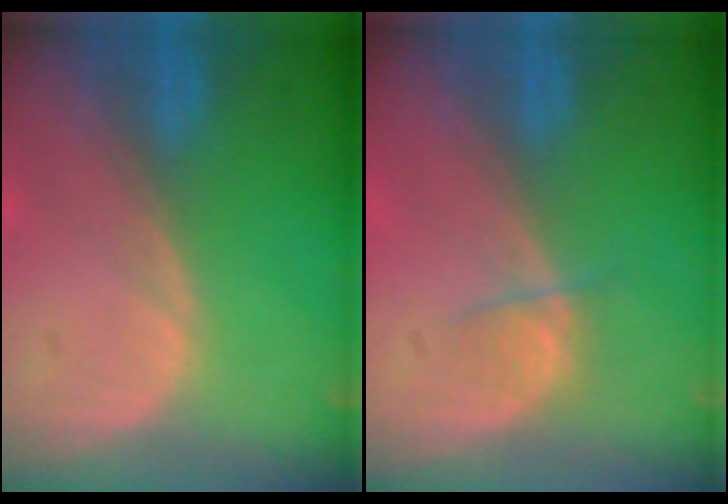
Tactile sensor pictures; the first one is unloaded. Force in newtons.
{"total": 2.2, "press": 2.0, "slide": 0.9}